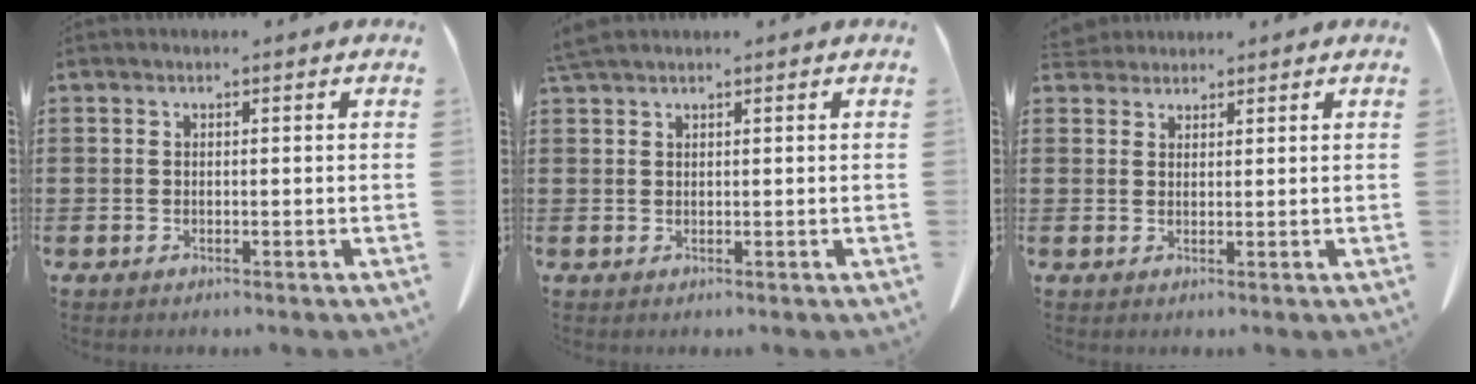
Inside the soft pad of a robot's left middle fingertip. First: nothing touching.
{"total": 1.8, "force": [1.5, 0.1, 0.9], "torque": [-0.022, -0.002, 0.030]}
{"total": 2.3, "force": [2.1, 0.7, 0.2], "torque": [-0.012, 0.000, 0.042]}